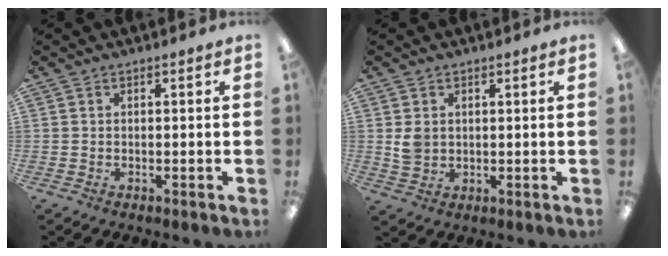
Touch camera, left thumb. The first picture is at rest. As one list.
[{"total": 4.1, "force": [1.3, 3.5, 1.8], "torque": [-0.031, 0.003, 0.025]}]